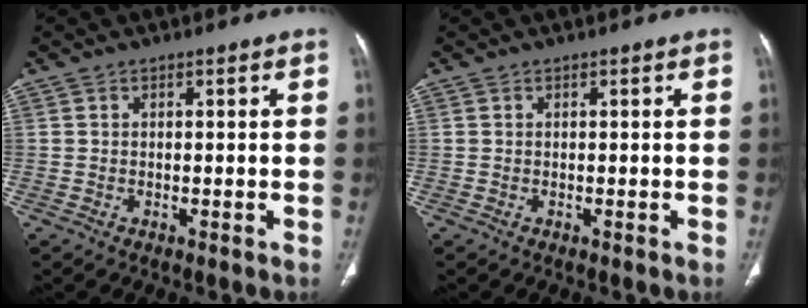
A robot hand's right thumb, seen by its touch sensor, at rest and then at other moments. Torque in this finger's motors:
{"motor_torque": [-0.53, -0.52, -0.16, -0.16, 0.00]}